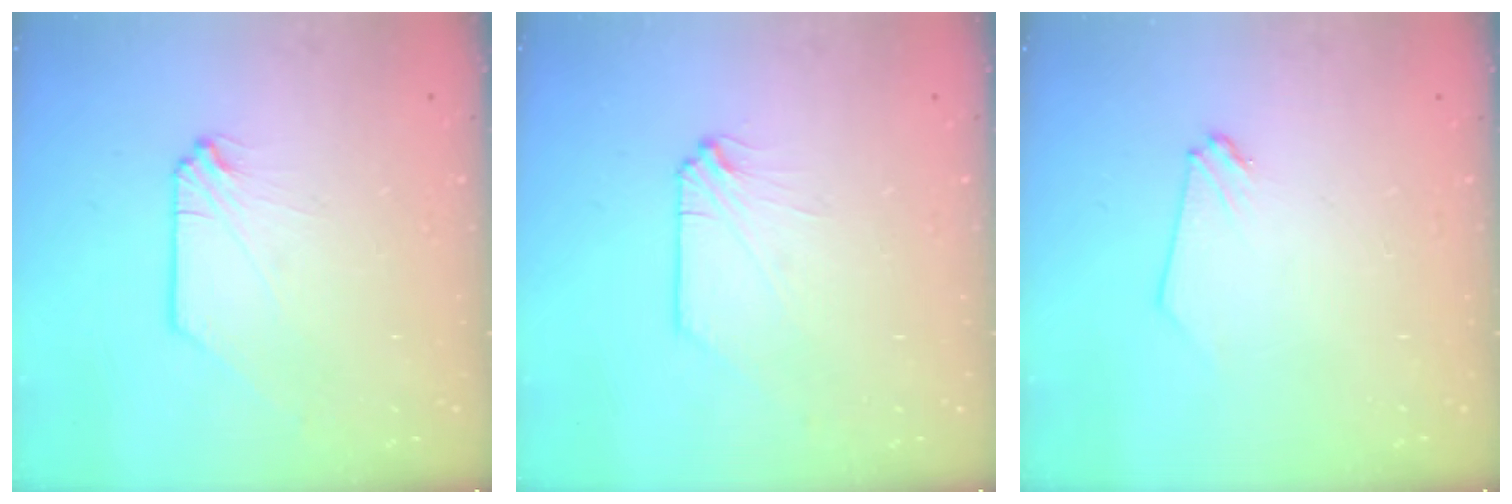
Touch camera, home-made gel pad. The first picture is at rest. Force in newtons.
{"total": 0.0}
{"total": 0.0}